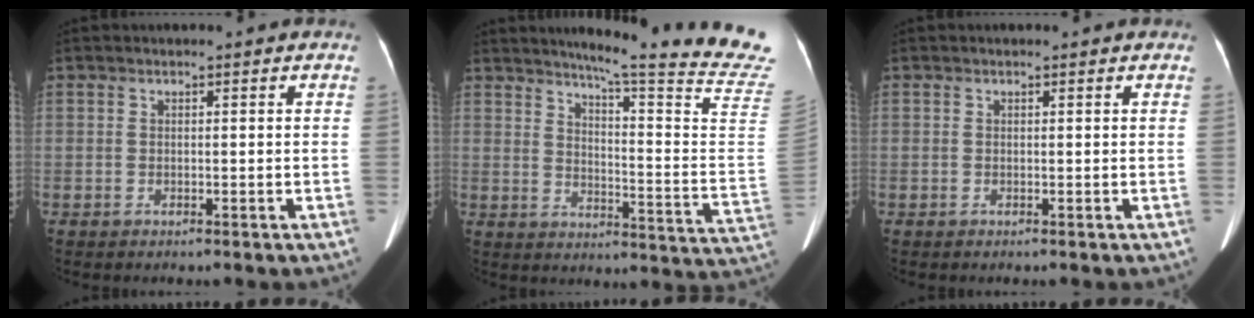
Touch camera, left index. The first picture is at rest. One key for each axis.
{"total": 23.6, "fx": 20.8, "fy": -2.4, "fz": 10.8, "tx": -0.152, "ty": -0.137, "tz": 0.248}
{"total": 0.0}